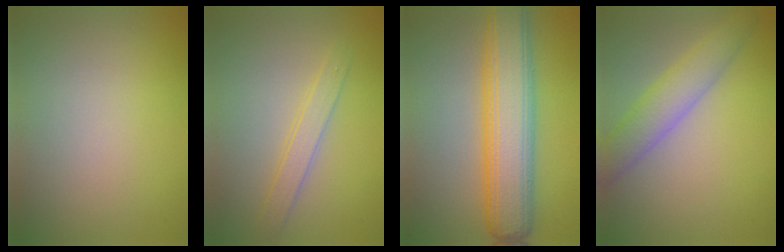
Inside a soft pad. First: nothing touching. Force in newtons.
{"total": 2.0, "press": 2.0, "slide": 0.2}
{"total": 8.3, "press": 8.3, "slide": 0.2}
{"total": 4.2, "press": 4.2, "slide": 0.2}